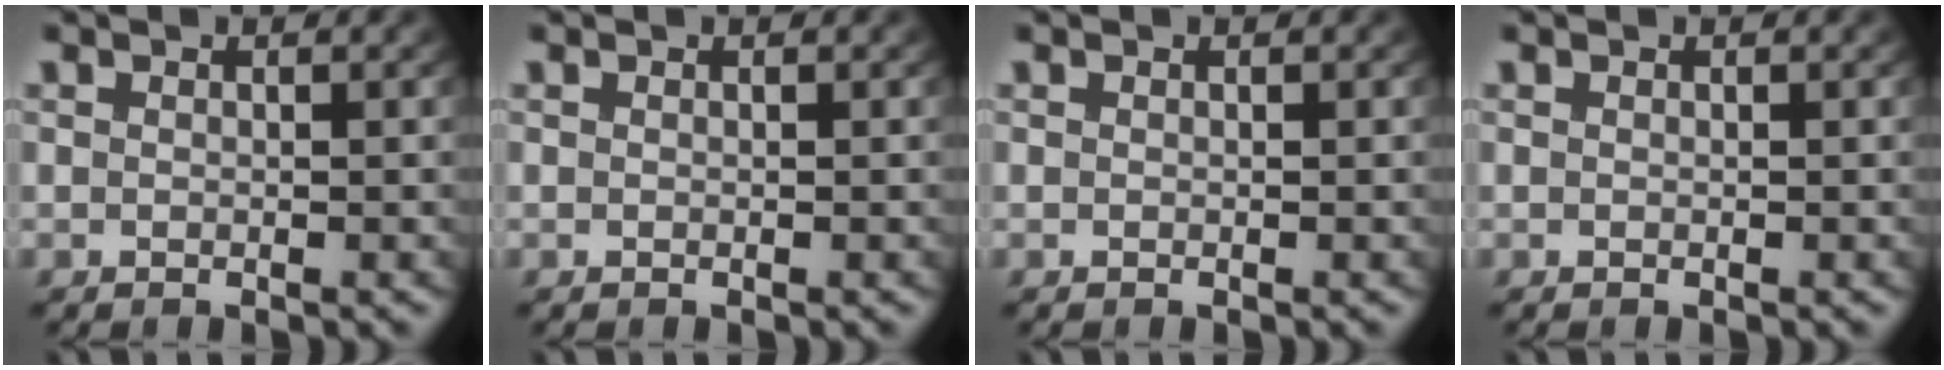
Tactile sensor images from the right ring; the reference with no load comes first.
{"total": 0.0}
{"total": 0.0}
{"total": 0.0}